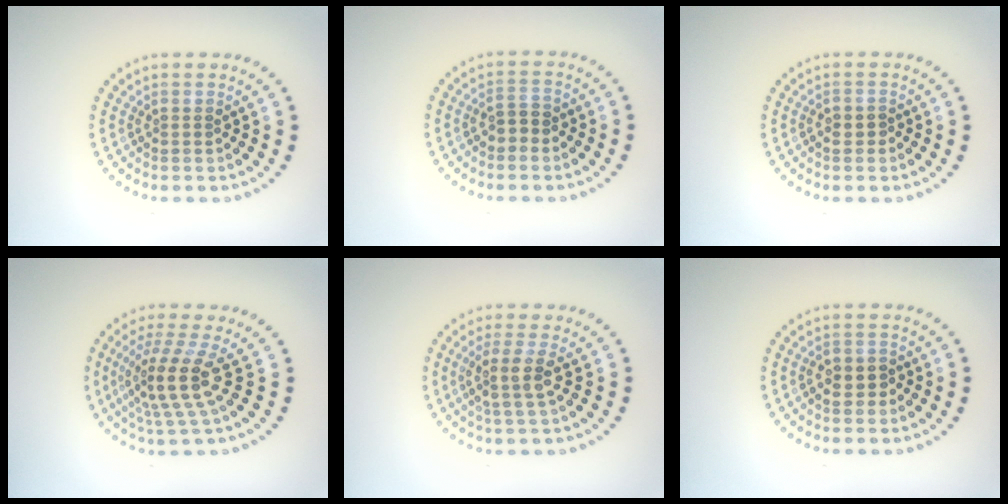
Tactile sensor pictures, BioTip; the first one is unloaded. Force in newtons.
{"total": 1.9, "press": 1.8, "slide": 0.6}
{"total": 0.9, "press": 0.8, "slide": 0.3}
{"total": 4.6, "press": 3.4, "slide": 3.0}
{"total": 2.9, "press": 2.4, "slide": 1.7}
{"total": 1.7, "press": 1.6, "slide": 0.5}